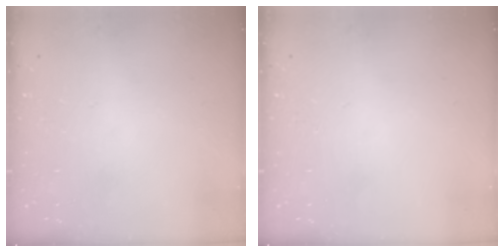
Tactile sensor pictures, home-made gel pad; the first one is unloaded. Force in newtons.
{"total": 0.0}